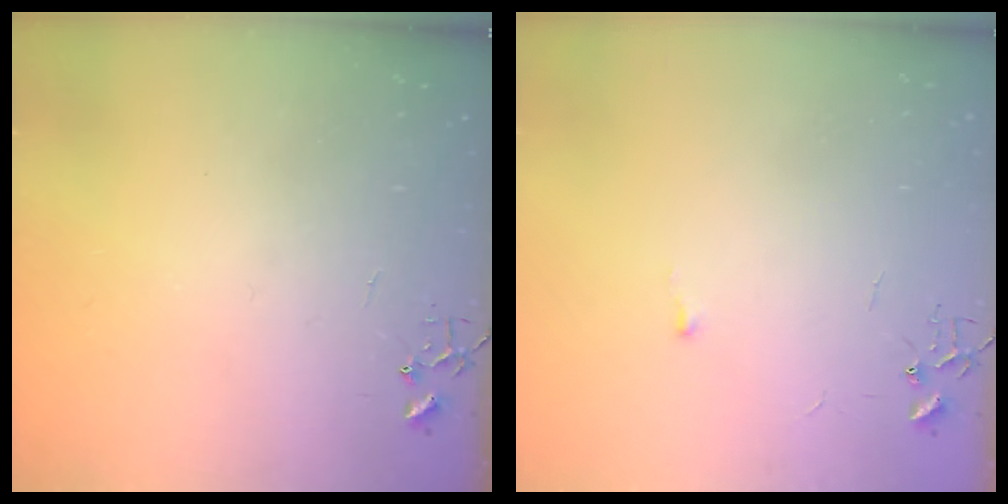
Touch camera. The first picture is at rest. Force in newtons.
{"total": 3.0, "press": 2.9, "slide": 0.4}